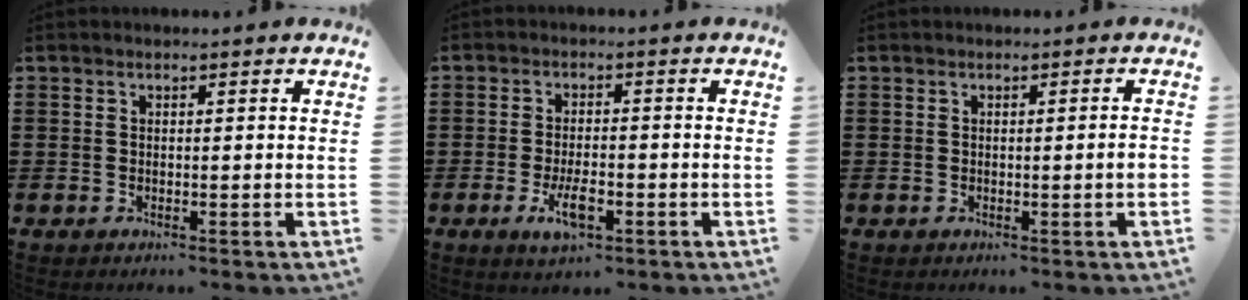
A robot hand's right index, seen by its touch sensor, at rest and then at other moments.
{"total": 5.0, "force": [-2.1, 1.7, 4.2], "torque": [-0.081, -0.006, -0.043]}
{"total": 1.6, "force": [-0.3, -0.1, 1.6], "torque": [-0.024, -0.003, -0.006]}